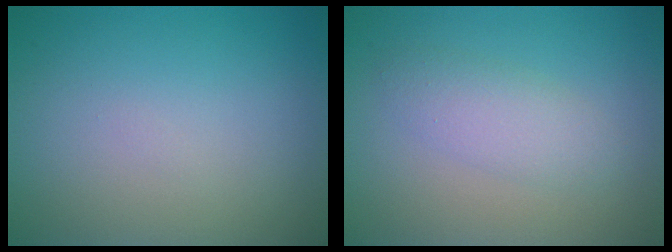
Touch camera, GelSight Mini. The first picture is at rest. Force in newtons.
{"total": 2.5, "press": 2.5, "slide": 0.1}